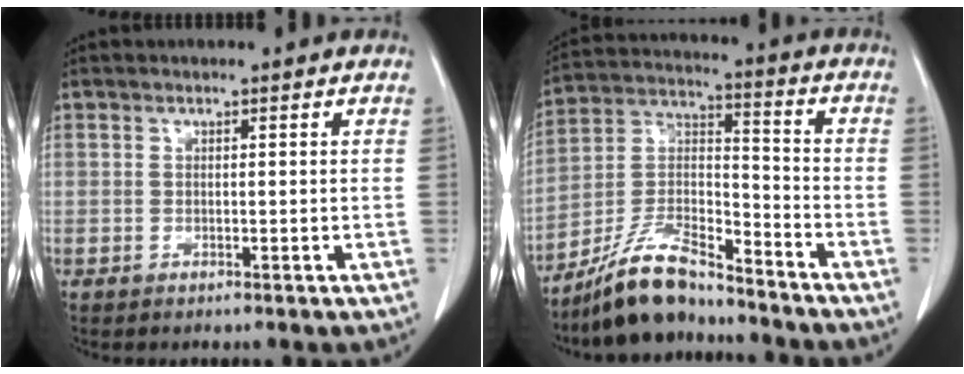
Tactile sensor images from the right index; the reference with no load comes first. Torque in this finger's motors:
{"motor_torque": [0.67, -0.58, 0.17, 0.10]}